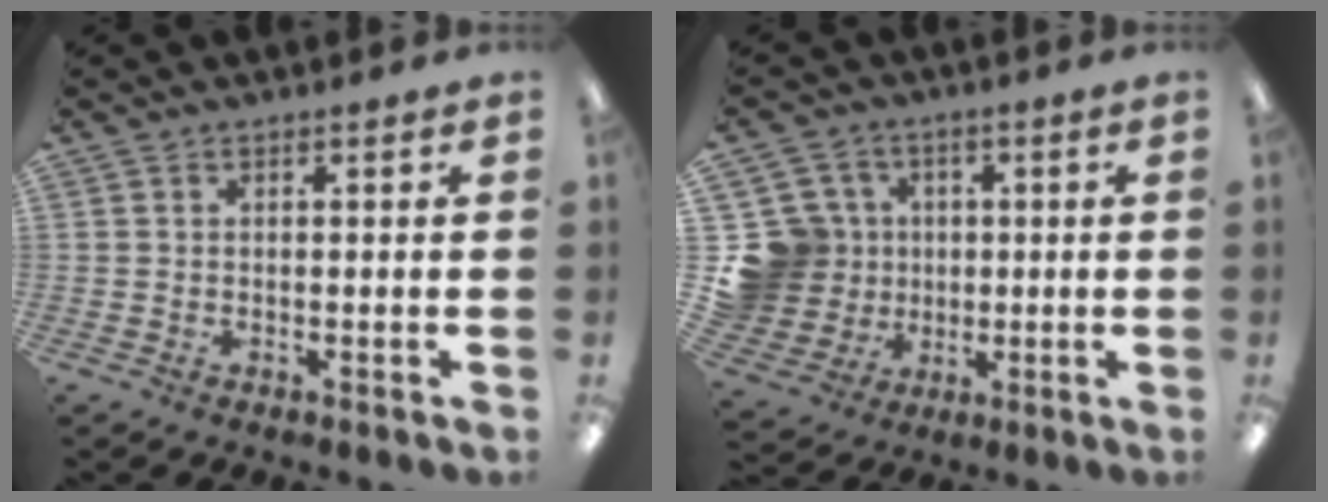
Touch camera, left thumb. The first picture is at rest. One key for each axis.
{"total": 14.0, "fx": 0.6, "fy": 13.4, "fz": 4.2, "tx": -0.116, "ty": 0.015, "tz": 0.025}